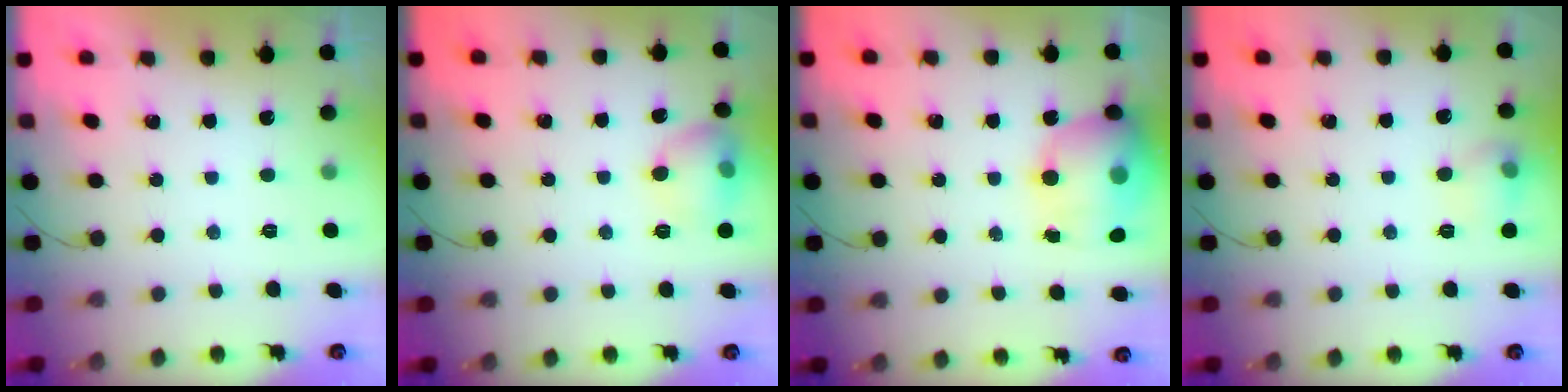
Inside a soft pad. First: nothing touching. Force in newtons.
{"total": 10.2, "press": 10.0, "slide": 1.9}
{"total": 16.4, "press": 15.9, "slide": 4.1}
{"total": 6.5, "press": 6.4, "slide": 1.3}